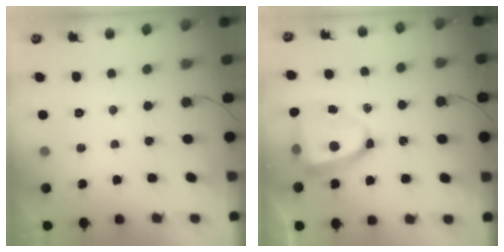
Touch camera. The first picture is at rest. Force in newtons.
{"total": 12.5, "press": 12.4, "slide": 1.5}